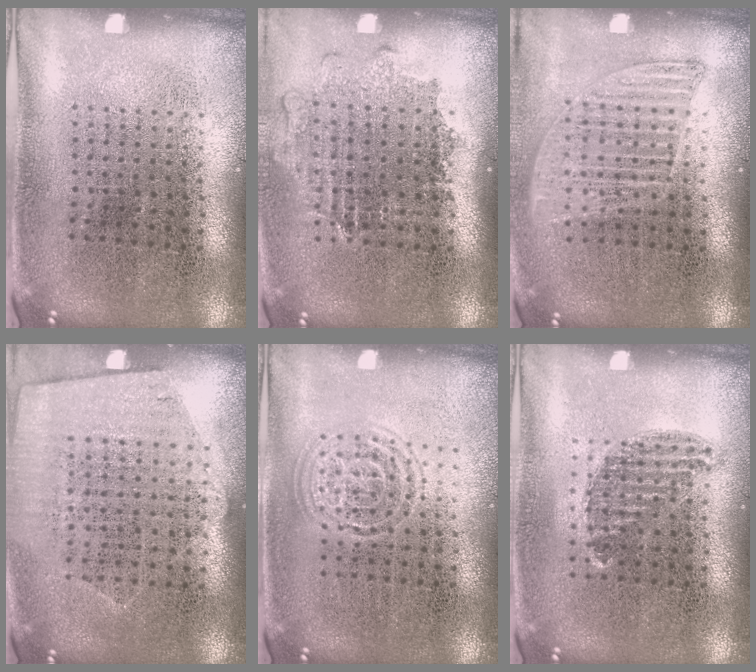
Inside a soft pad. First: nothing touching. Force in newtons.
{"total": 1.1, "press": 1.0, "slide": 0.4}
{"total": 1.2, "press": 1.1, "slide": 0.4}
{"total": 1.2, "press": 1.0, "slide": 0.6}
{"total": 1.4, "press": 1.4, "slide": 0.1}
{"total": 0.8, "press": 0.6, "slide": 0.4}